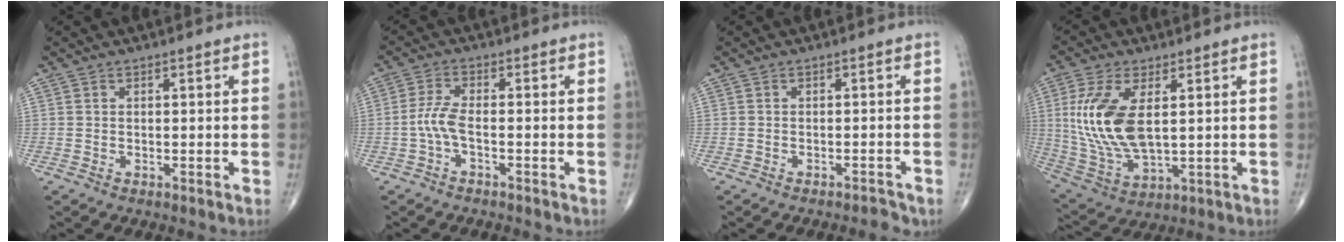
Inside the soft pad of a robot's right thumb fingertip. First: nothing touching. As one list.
[{"total": 3.9, "force": [-1.3, 1.1, 3.5], "torque": [-0.083, 0.010, -0.030]}, {"total": 2.0, "force": [-1.9, 0.5, 0.4], "torque": [-0.007, 0.014, -0.021]}, {"total": 14.8, "force": [2.5, 7.2, 12.7], "torque": [-0.270, -0.014, 0.062]}]